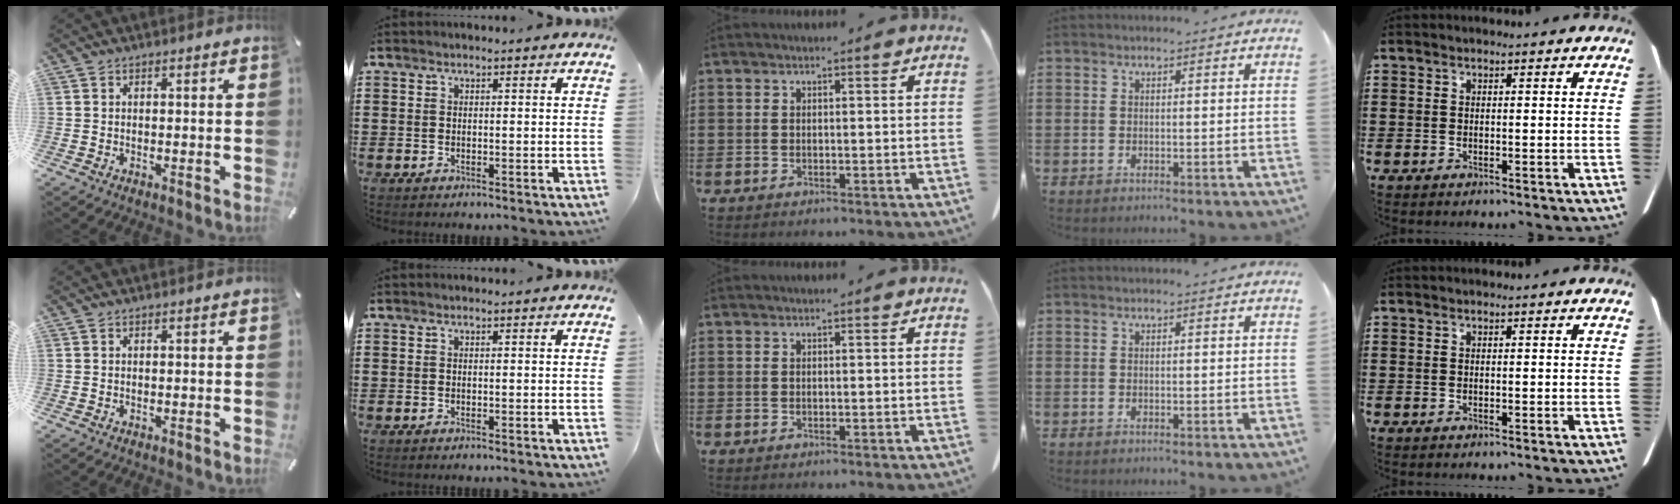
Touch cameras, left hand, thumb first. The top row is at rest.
{}